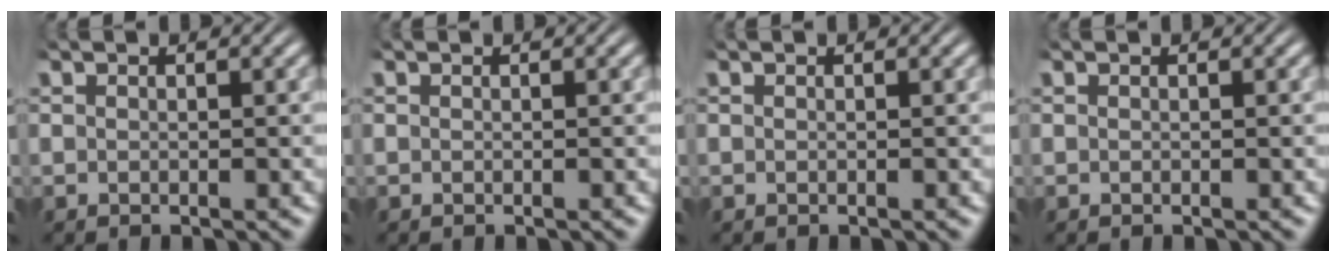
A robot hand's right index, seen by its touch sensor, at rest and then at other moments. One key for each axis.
{"total": 0.0}
{"total": 0.0}
{"total": 0.0}